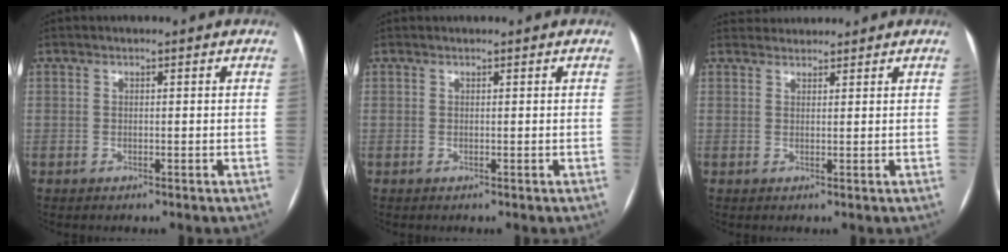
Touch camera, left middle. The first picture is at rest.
{"total": 0.5, "force": [0.5, 0.1, 0.0], "torque": [0.000, 0.014, 0.011]}
{"total": 2.8, "force": [2.7, 0.6, -0.2], "torque": [0.002, 0.027, 0.048]}